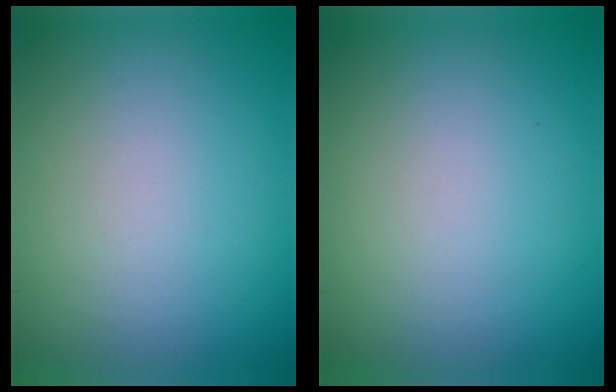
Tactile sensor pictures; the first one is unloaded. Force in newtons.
{"total": 0.0}